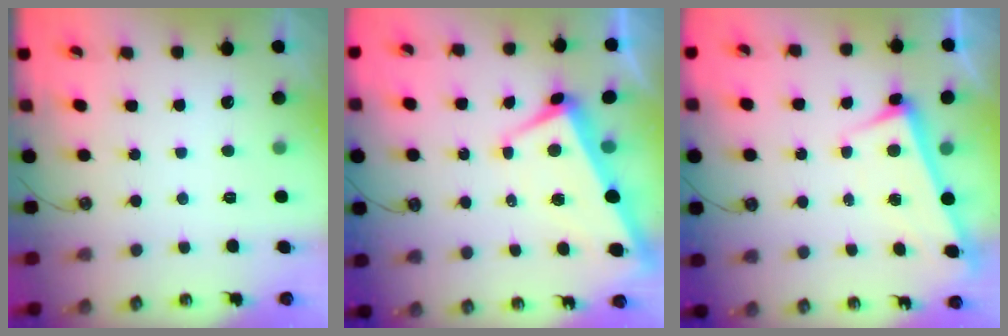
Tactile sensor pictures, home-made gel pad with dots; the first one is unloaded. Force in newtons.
{"total": 1.1, "press": 0.5, "slide": 1.0}
{"total": 2.9, "press": 2.8, "slide": 0.6}